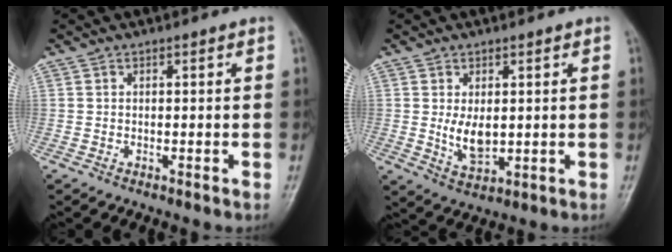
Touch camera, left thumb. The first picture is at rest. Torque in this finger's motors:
{"motor_torque": [0.40, 0.51, 0.64, -0.06, 0.03]}